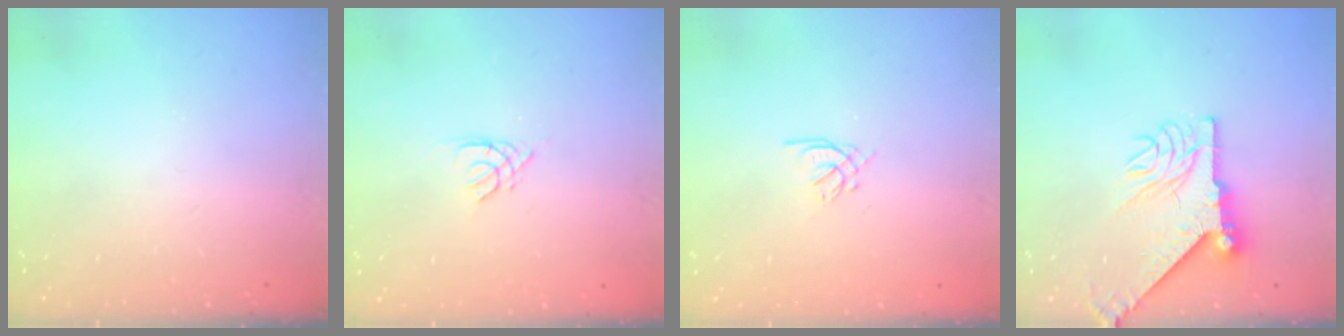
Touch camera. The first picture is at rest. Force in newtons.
{"total": 1.3, "press": 1.3, "slide": 0.3}
{"total": 1.4, "press": 1.3, "slide": 0.5}
{"total": 10.0, "press": 9.8, "slide": 1.6}